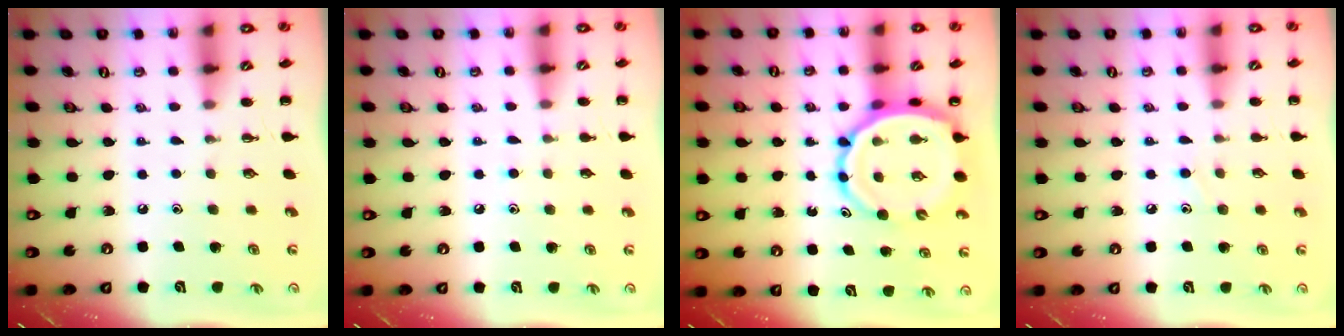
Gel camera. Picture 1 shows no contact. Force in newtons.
{"total": 4.6, "press": 4.3, "slide": 1.6}
{"total": 12.2, "press": 11.7, "slide": 3.7}
{"total": 5.3, "press": 5.0, "slide": 1.9}